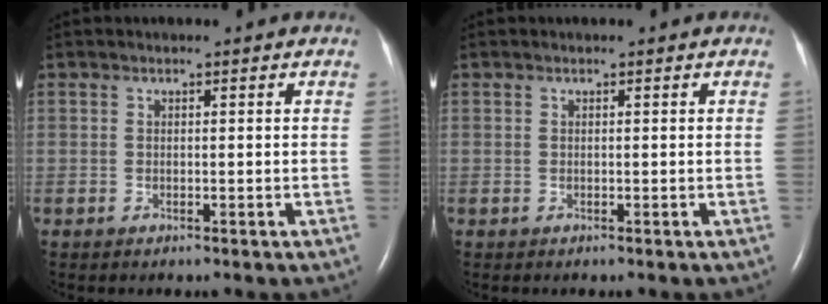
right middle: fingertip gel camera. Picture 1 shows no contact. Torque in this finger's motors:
{"motor_torque": [0.00, 0.00, 0.00, 0.00]}